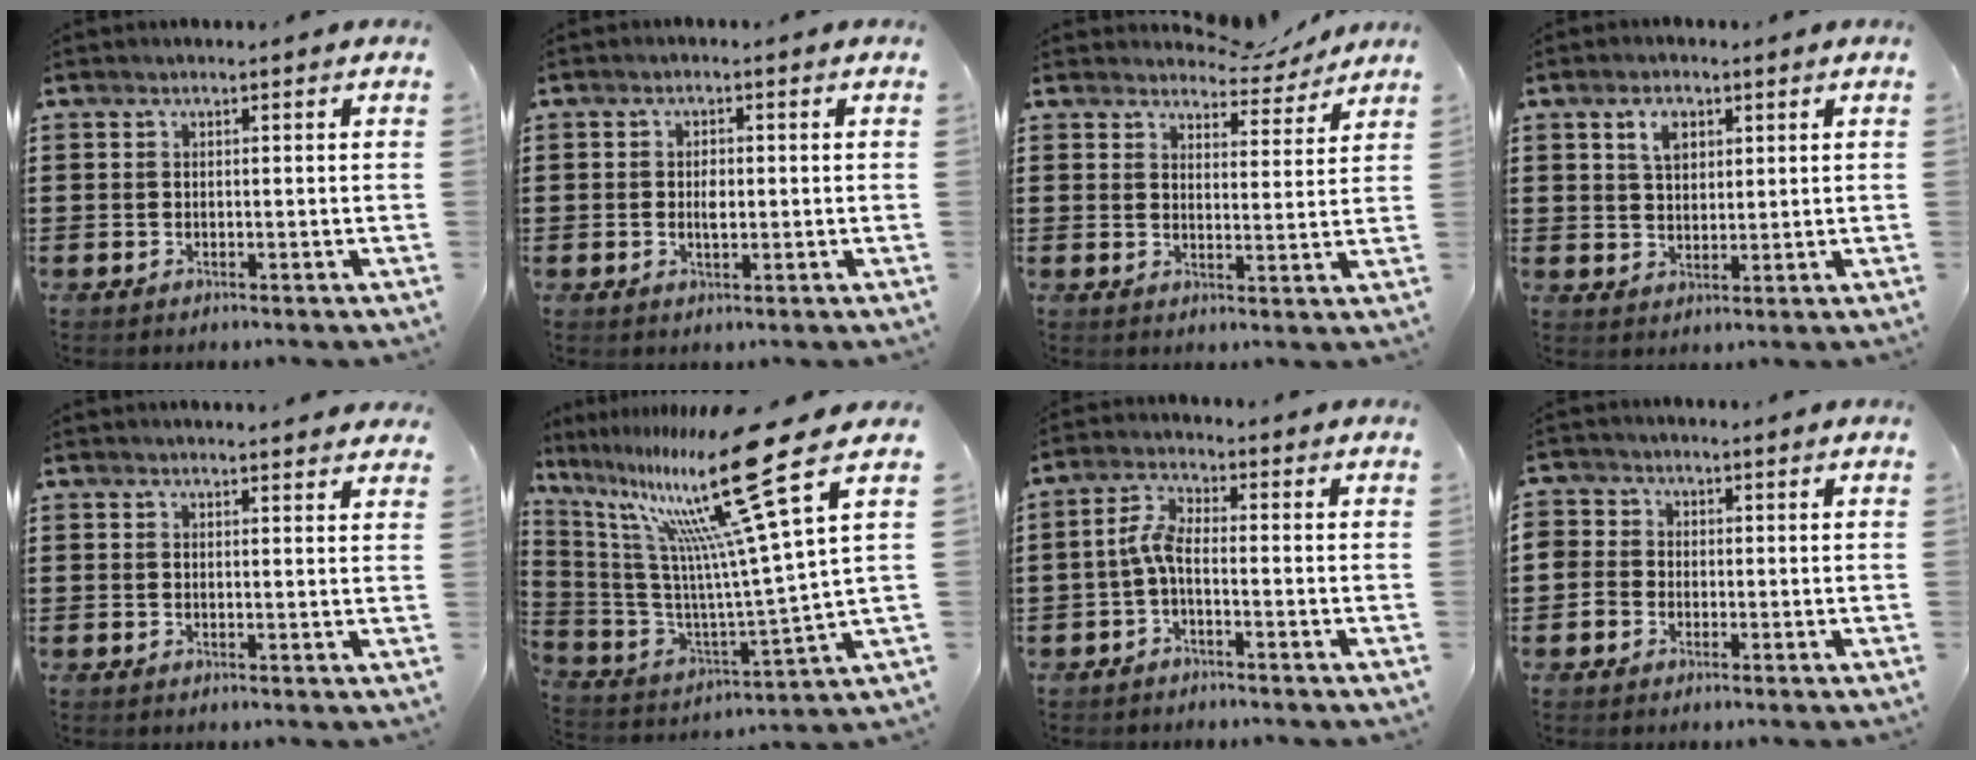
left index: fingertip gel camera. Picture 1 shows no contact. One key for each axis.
{"total": 2.2, "fx": 0.0, "fy": 1.0, "fz": 1.9, "tx": -0.037, "ty": 0.004, "tz": -0.001}
{"total": 4.5, "fx": 4.4, "fy": 0.9, "fz": 0.5, "tx": -0.020, "ty": -0.018, "tz": 0.079}
{"total": 3.9, "fx": 2.0, "fy": 2.4, "fz": 2.4, "tx": -0.048, "ty": 0.007, "tz": 0.034}
{"total": 1.9, "fx": 1.9, "fy": -0.2, "fz": 0.3, "tx": -0.010, "ty": -0.002, "tz": 0.036}
{"total": 22.0, "fx": 13.6, "fy": 1.4, "fz": 17.3, "tx": -0.325, "ty": -0.087, "tz": 0.202}
{"total": 4.1, "fx": -1.0, "fy": 1.4, "fz": 3.7, "tx": -0.091, "ty": 0.001, "tz": -0.026}
{"total": 2.3, "fx": -0.6, "fy": 2.2, "fz": -0.1, "tx": -0.011, "ty": 0.008, "tz": -0.017}